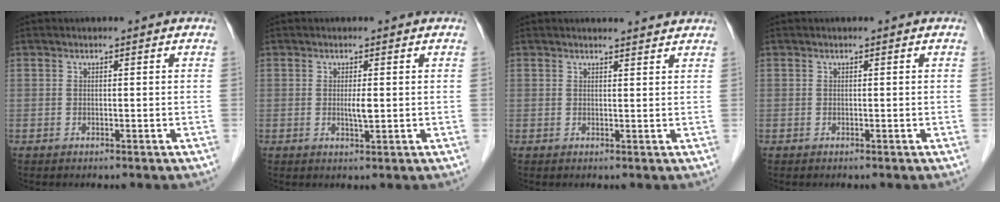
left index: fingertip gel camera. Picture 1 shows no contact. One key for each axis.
{"total": 1.8, "fx": 0.3, "fy": 0.2, "fz": 1.7, "tx": -0.033, "ty": -0.002, "tz": 0.006}
{"total": 3.3, "fx": 3.3, "fy": 0.2, "fz": 0.4, "tx": -0.012, "ty": 0.001, "tz": 0.035}
{"total": 0.0}